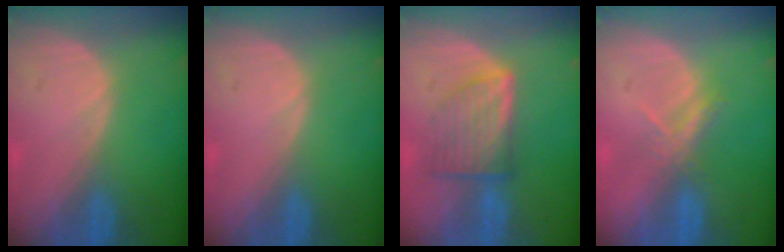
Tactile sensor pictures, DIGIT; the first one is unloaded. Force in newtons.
{"total": 0.0}
{"total": 7.1, "press": 6.4, "slide": 2.9}
{"total": 2.6, "press": 2.5, "slide": 0.9}